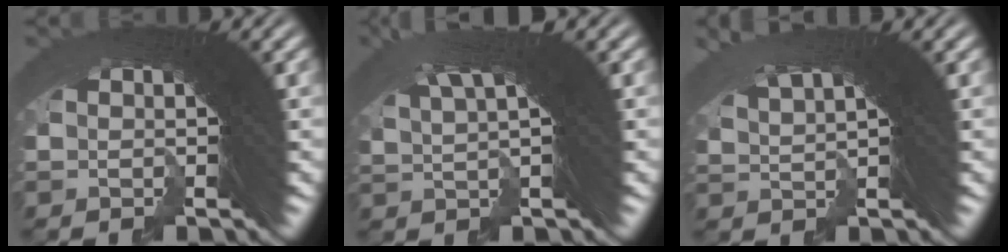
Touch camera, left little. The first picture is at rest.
{"total": 5.0, "force": [4.1, -0.4, 2.7], "torque": [-0.033, 0.034, 0.069]}
{"total": 4.4, "force": [4.0, -0.1, 1.8], "torque": [-0.020, 0.032, 0.067]}